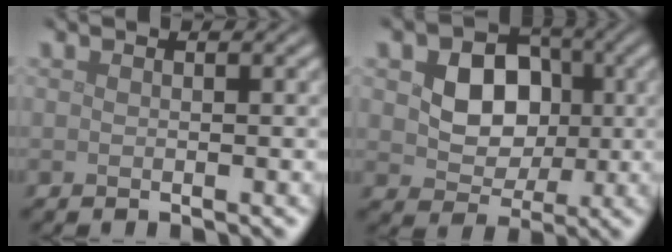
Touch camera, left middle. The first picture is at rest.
{"total": 6.1, "force": [0.8, 4.7, 3.8], "torque": [-0.067, 0.000, 0.007]}